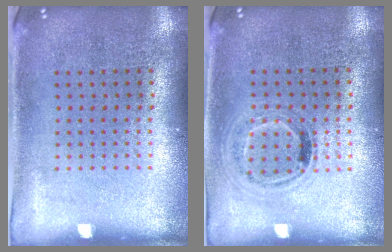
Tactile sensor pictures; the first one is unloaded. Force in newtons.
{"total": 1.0, "press": 0.9, "slide": 0.4}